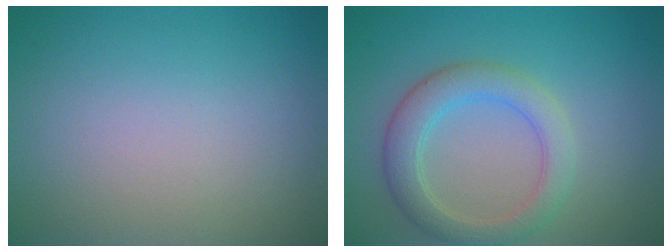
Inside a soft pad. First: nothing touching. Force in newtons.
{"total": 4.0, "press": 4.0, "slide": 0.2}